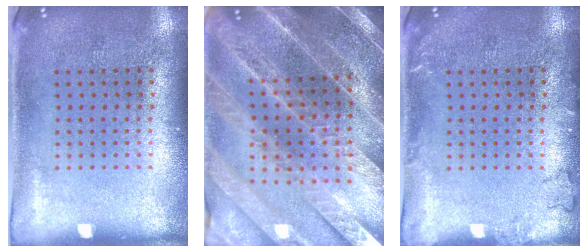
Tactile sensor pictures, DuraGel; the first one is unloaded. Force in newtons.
{"total": 3.6, "press": 3.4, "slide": 1.2}
{"total": 1.2, "press": 1.2, "slide": 0.3}